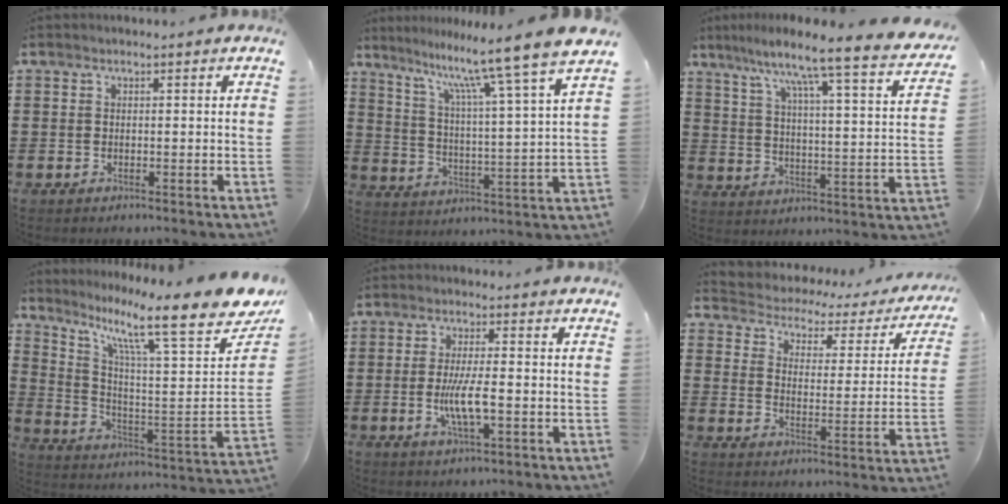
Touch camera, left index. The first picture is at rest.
{"total": 10.6, "force": [9.2, -1.9, 4.9], "torque": [-0.115, -0.071, 0.142]}
{"total": 7.4, "force": [6.4, -1.2, 3.6], "torque": [-0.084, -0.064, 0.091]}
{"total": 13.2, "force": [9.4, 1.5, 9.2], "torque": [-0.179, -0.074, 0.141]}
{"total": 5.8, "force": [-1.1, 1.1, 5.6], "torque": [-0.115, -0.006, -0.027]}
{"total": 2.1, "force": [1.9, 0.8, 0.1], "torque": [-0.020, -0.021, 0.020]}